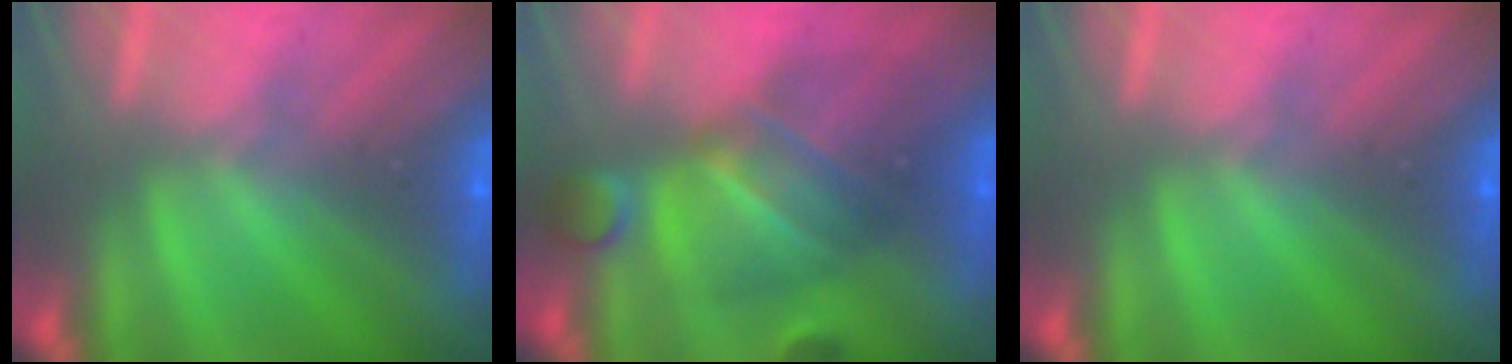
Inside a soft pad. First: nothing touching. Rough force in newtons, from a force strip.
{"total": 7.4}
{"total": 0.0}